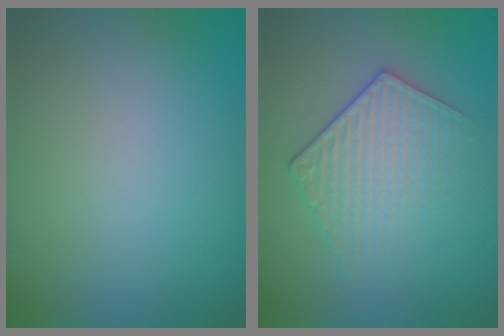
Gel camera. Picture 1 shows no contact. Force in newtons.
{"total": 3.6, "press": 3.2, "slide": 1.6}